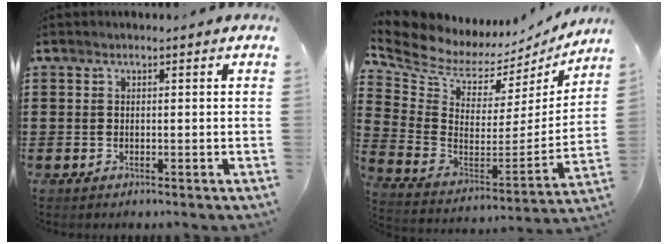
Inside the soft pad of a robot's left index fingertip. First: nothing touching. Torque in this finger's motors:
{"motor_torque": [1.11, -1.02, 0.47, 0.05]}